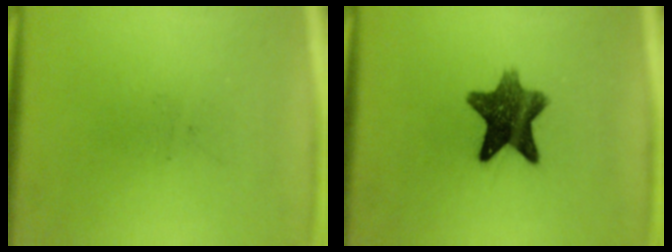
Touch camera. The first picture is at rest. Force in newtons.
{"total": 10.1}